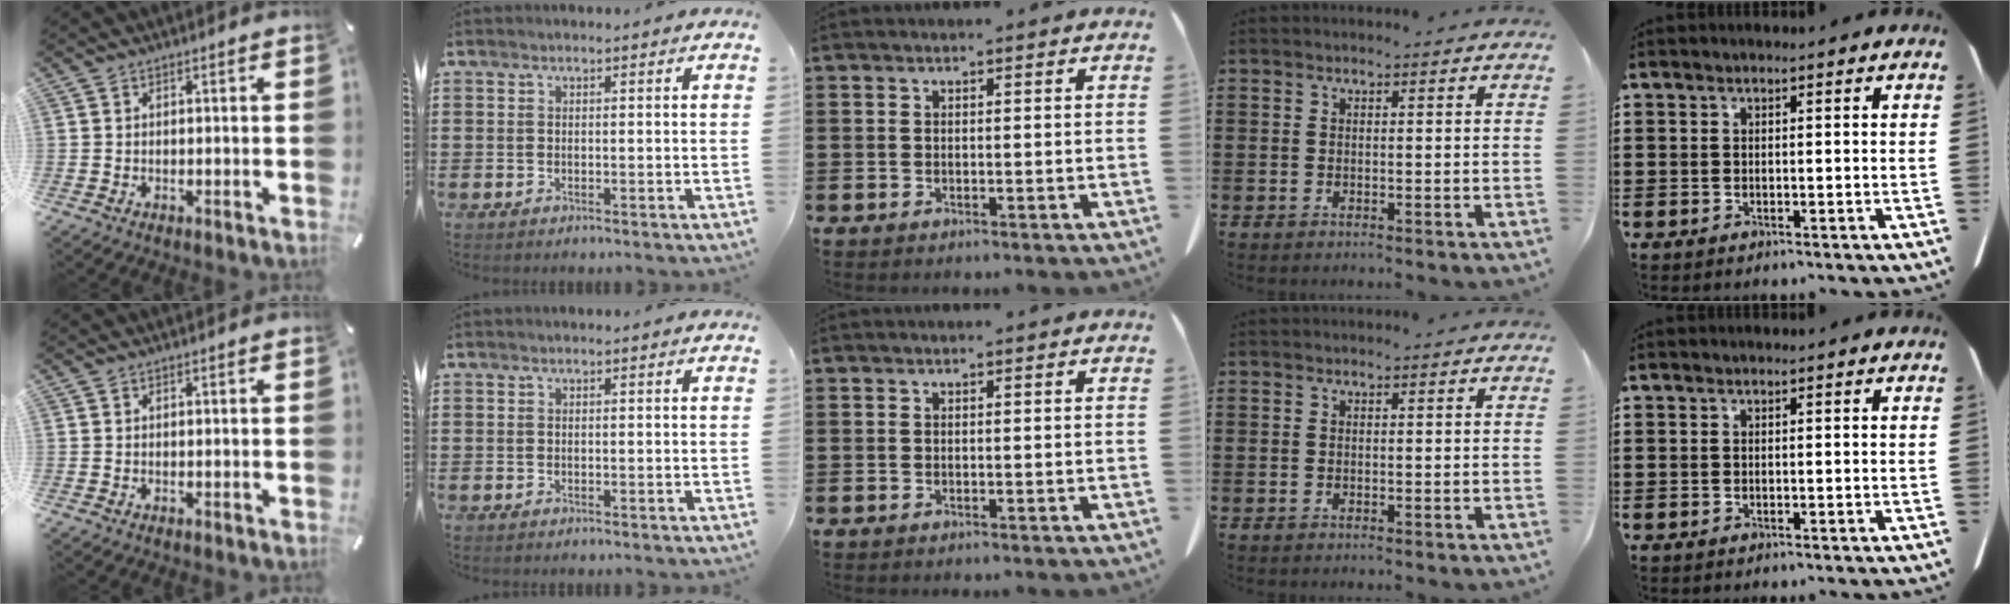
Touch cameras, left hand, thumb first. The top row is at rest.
{}